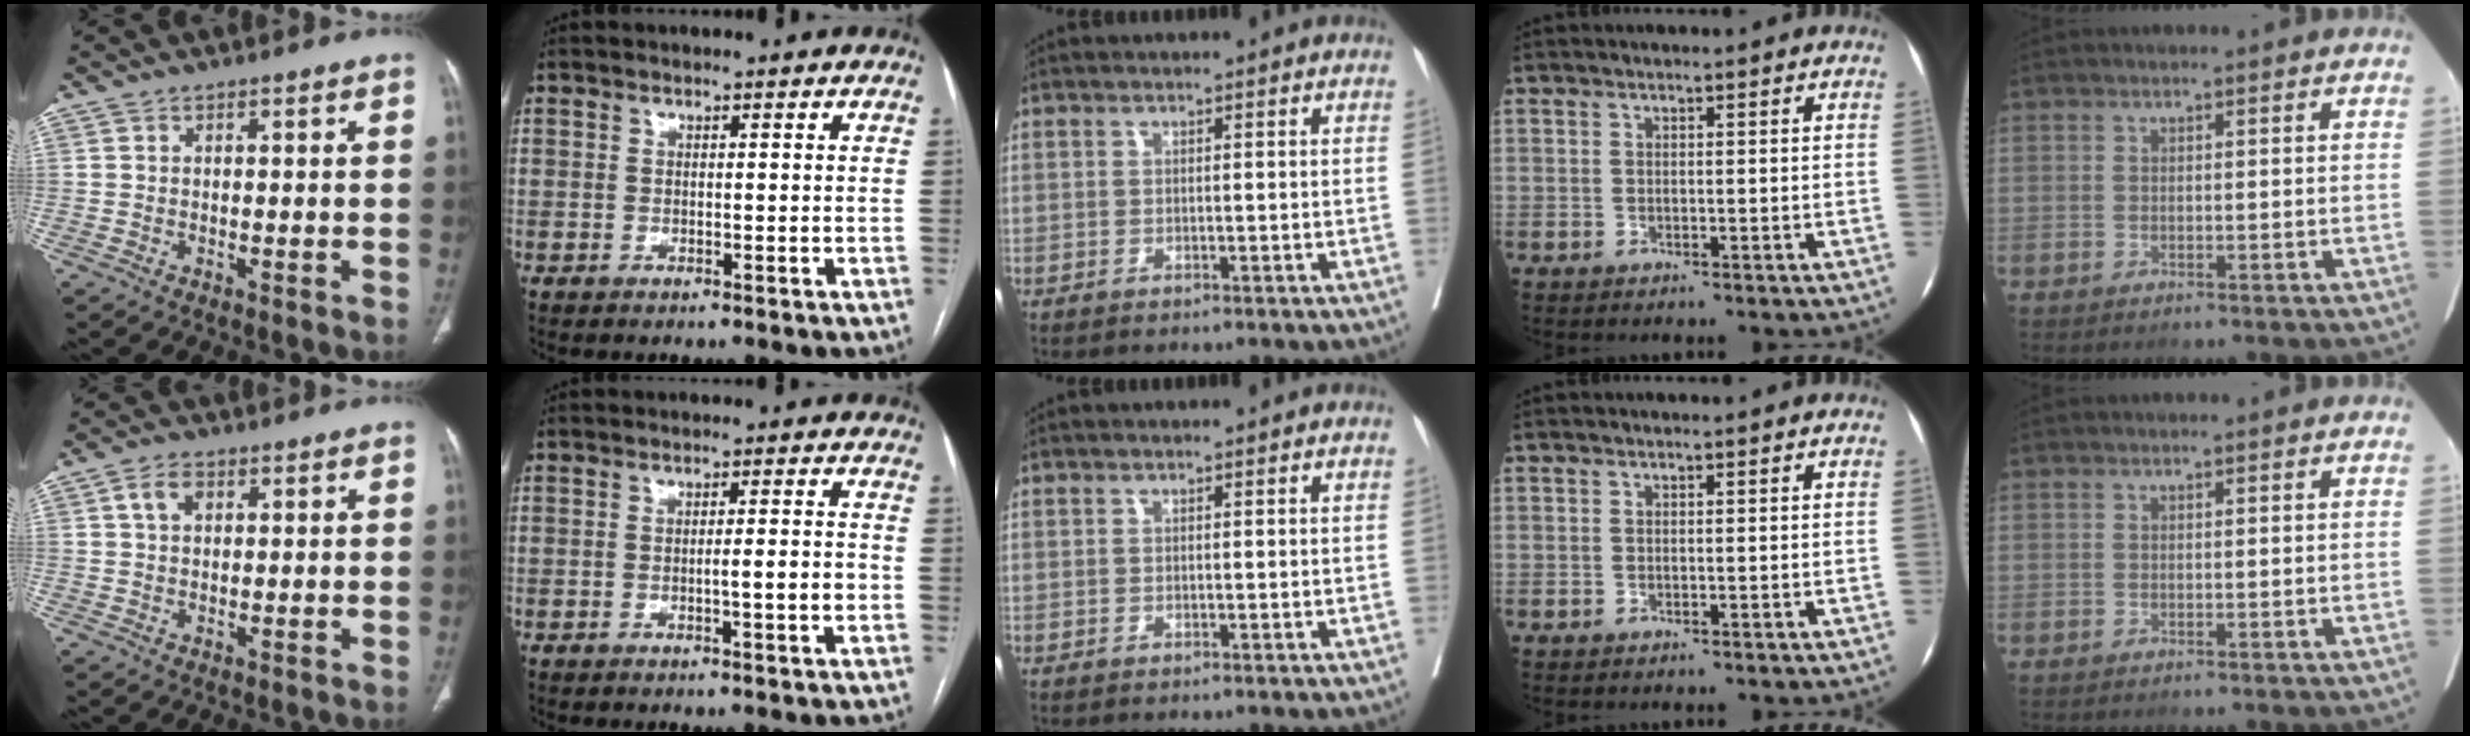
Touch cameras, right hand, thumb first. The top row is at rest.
{"thumb": {"total": 3.7, "force": [1.2, 2.5, 2.4], "torque": [-0.041, 0.006, 0.023]}, "index": {"total": 3.4, "force": [-0.9, -0.1, 3.2], "torque": [-0.049, 0.000, -0.013]}}